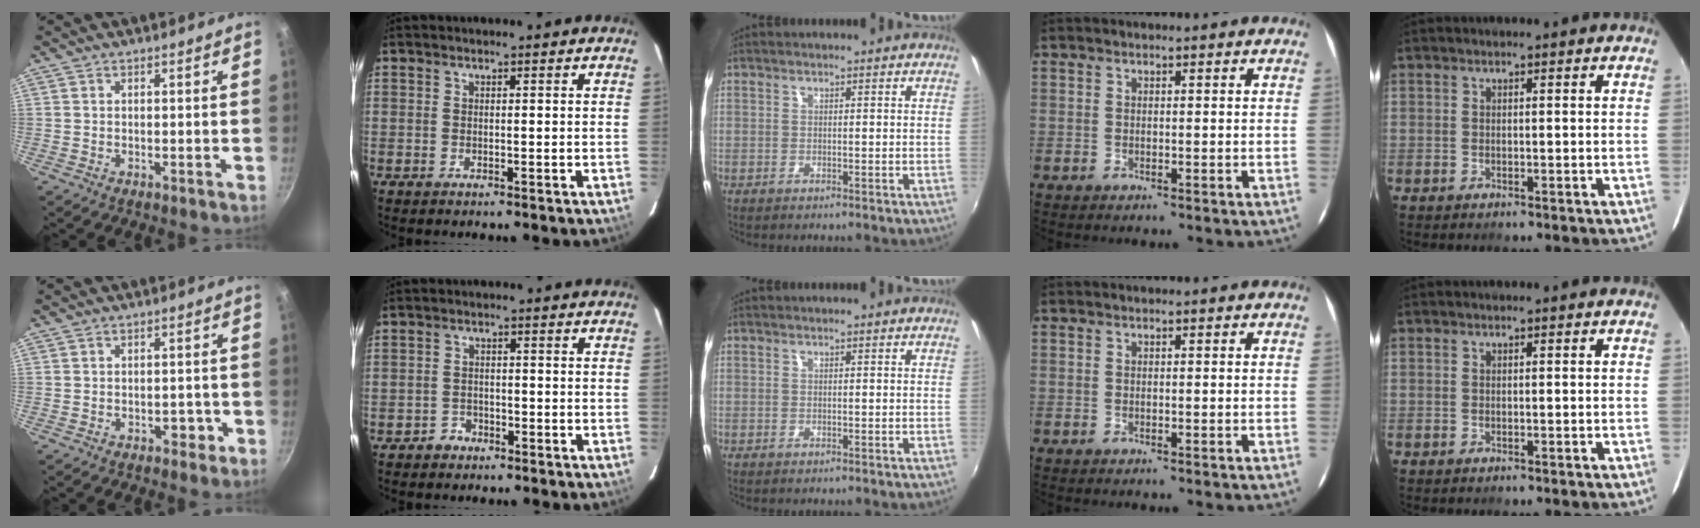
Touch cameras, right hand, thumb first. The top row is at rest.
{"thumb": {"total": 2.7, "force": [-1.2, 1.8, 1.5], "torque": [0.001, 0.016, -0.011]}, "index": {"total": 2.5, "force": [-1.7, 1.8, 0.0], "torque": [-0.003, 0.008, -0.027]}}